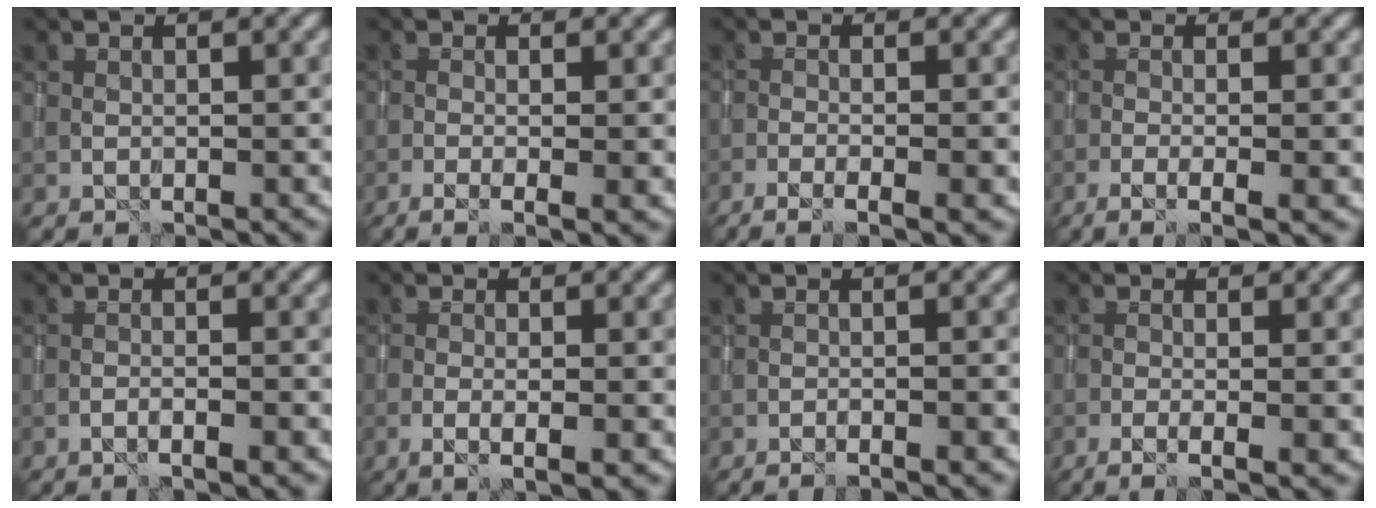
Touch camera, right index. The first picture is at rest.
{"total": 3.8, "force": [-1.0, 1.2, 3.5], "torque": [-0.050, -0.004, -0.019]}
{"total": 4.6, "force": [-2.2, 1.3, 3.8], "torque": [-0.053, 0.001, -0.039]}
{"total": 4.8, "force": [-1.4, 1.4, 4.4], "torque": [-0.061, -0.005, -0.028]}
{"total": 2.3, "force": [-1.4, 0.4, 1.8], "torque": [-0.033, 0.015, -0.027]}
{"total": 3.4, "force": [-1.1, 0.9, 3.1], "torque": [-0.052, -0.003, -0.023]}
{"total": 3.3, "force": [-1.6, 0.8, 2.8], "torque": [-0.023, 0.018, -0.031]}
{"total": 4.0, "force": [-1.2, 1.2, 3.6], "torque": [-0.050, -0.003, -0.026]}